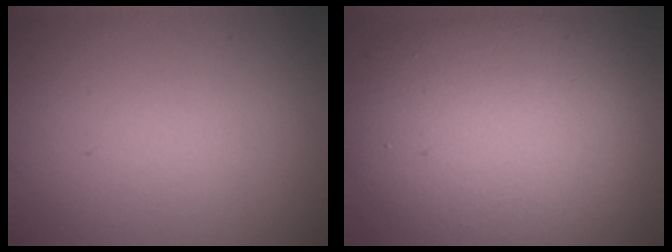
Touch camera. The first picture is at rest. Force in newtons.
{"total": 13.1, "press": 13.1, "slide": 0.7}